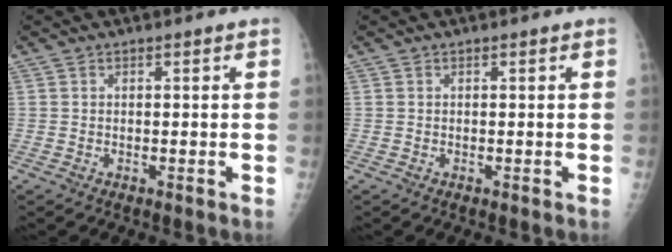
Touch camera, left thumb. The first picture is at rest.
{"total": 0.0}